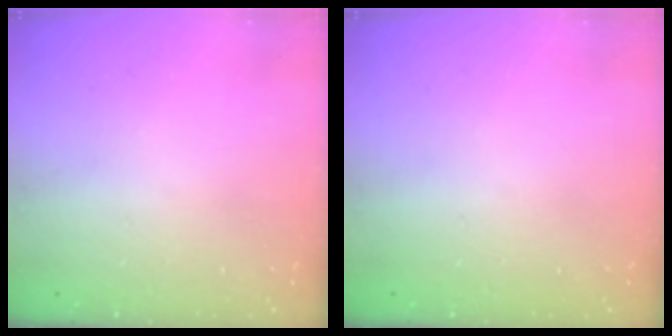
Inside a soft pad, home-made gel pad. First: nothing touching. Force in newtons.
{"total": 0.0}